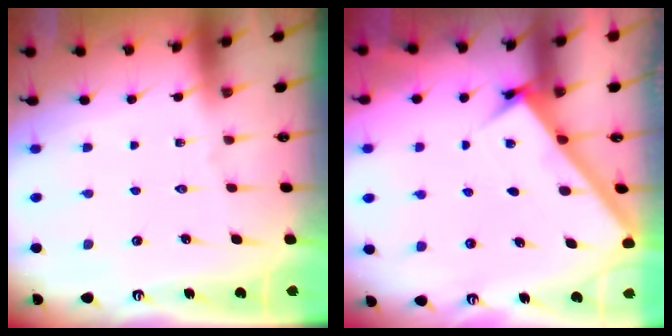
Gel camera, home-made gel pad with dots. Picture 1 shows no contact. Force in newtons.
{"total": 3.1, "press": 3.1, "slide": 0.1}